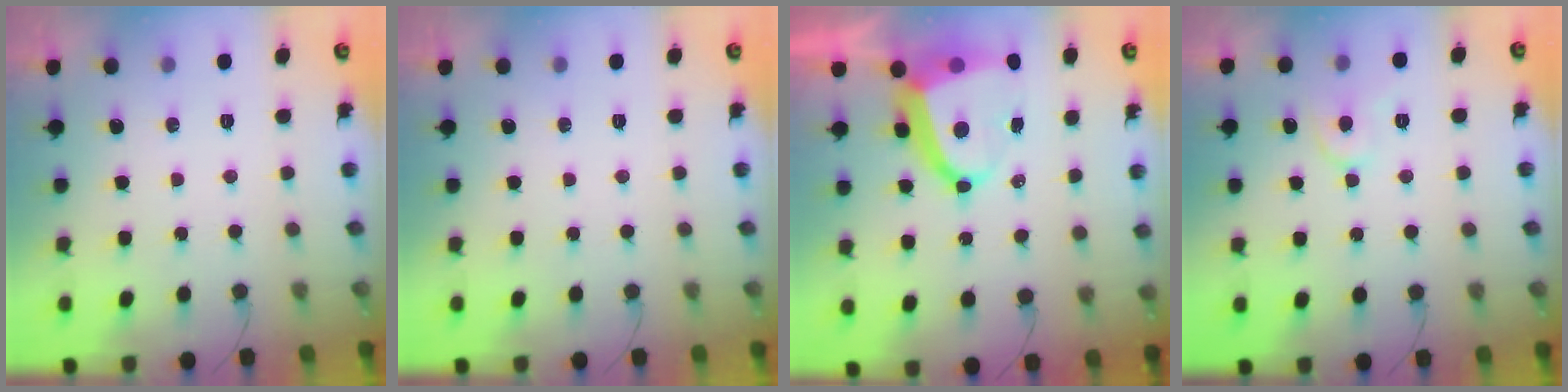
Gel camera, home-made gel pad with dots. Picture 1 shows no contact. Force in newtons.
{"total": 0.0}
{"total": 11.2, "press": 11.2, "slide": 1.3}
{"total": 6.0, "press": 5.9, "slide": 0.8}